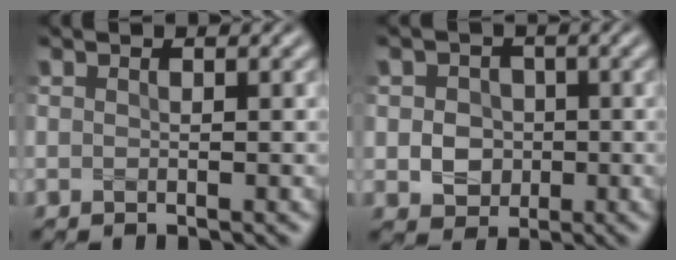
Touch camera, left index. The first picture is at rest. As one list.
[{"total": 3.3, "force": [-0.2, 2.9, 1.6], "torque": [-0.020, -0.003, -0.009]}]